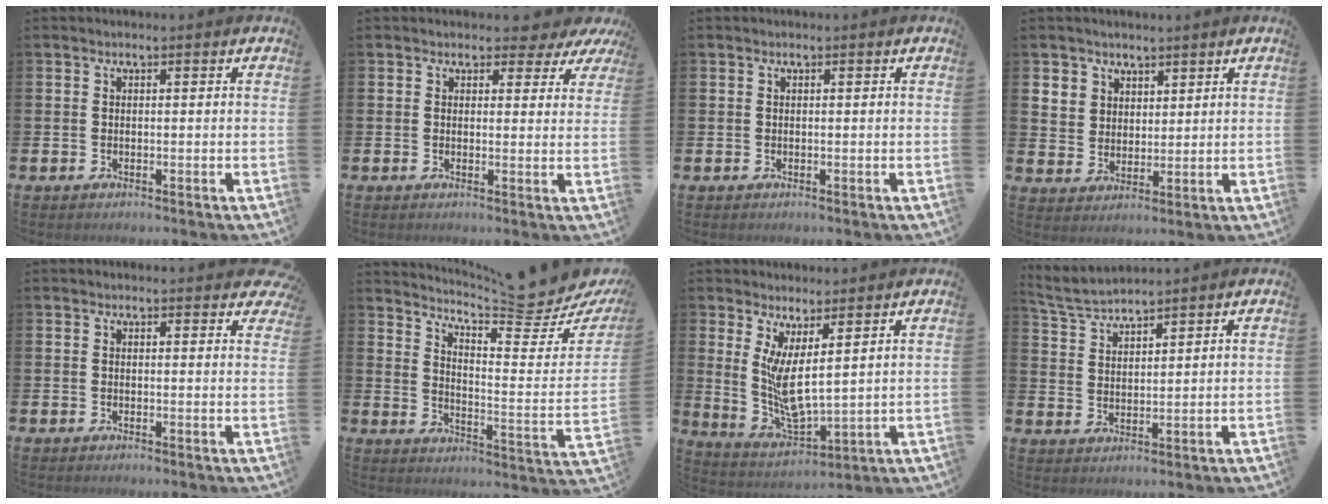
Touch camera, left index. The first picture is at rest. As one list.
[{"total": 2.4, "force": [2.0, 1.3, 0.4], "torque": [-0.001, -0.012, 0.030]}, {"total": 0.0}, {"total": 4.5, "force": [3.3, 3.0, 0.1], "torque": [-0.010, -0.006, 0.060]}, {"total": 1.4, "force": [1.3, 0.5, 0.2], "torque": [0.010, -0.004, 0.021]}, {"total": 7.5, "force": [7.0, 0.8, 2.5], "torque": [-0.054, -0.073, 0.114]}, {"total": 5.7, "force": [2.9, 1.6, 4.6], "torque": [-0.102, -0.034, 0.049]}, {"total": 4.3, "force": [4.2, 0.3, 0.6], "torque": [-0.035, -0.019, 0.078]}]